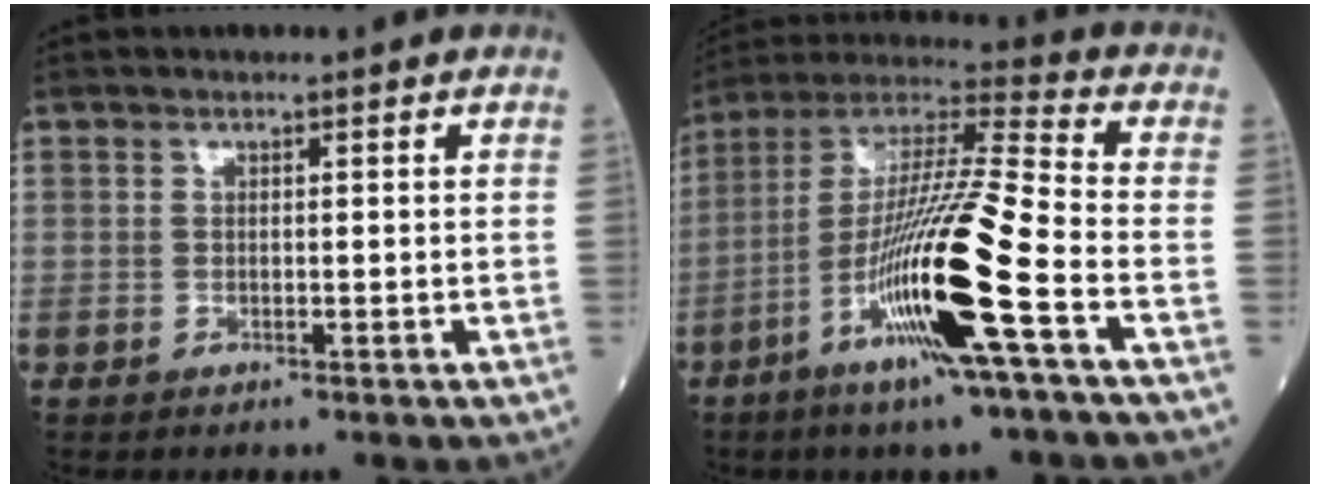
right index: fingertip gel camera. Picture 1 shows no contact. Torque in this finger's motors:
{"motor_torque": [0.78, -0.41, 1.05, 0.21]}